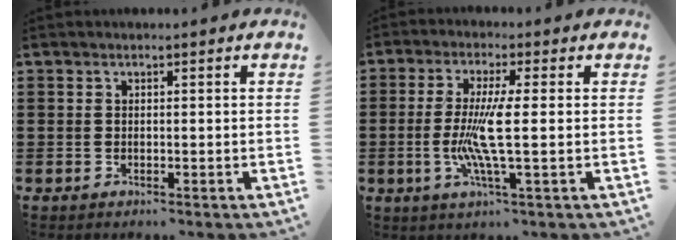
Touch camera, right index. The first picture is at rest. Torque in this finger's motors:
{"motor_torque": [2.14, 0.00, 0.27, 0.09]}